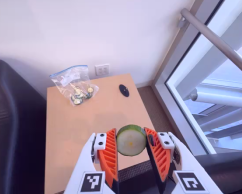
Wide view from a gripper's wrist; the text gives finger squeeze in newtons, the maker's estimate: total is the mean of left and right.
{"total": 9.1, "left": 9.4, "right": 8.7}